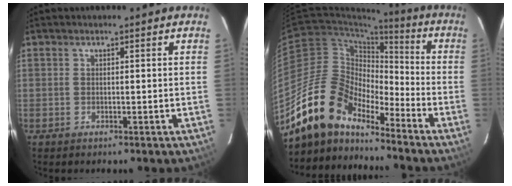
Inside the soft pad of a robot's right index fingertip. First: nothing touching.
{"total": 16.2, "force": [-13.5, 6.3, 6.2], "torque": [-0.115, 0.012, -0.256]}